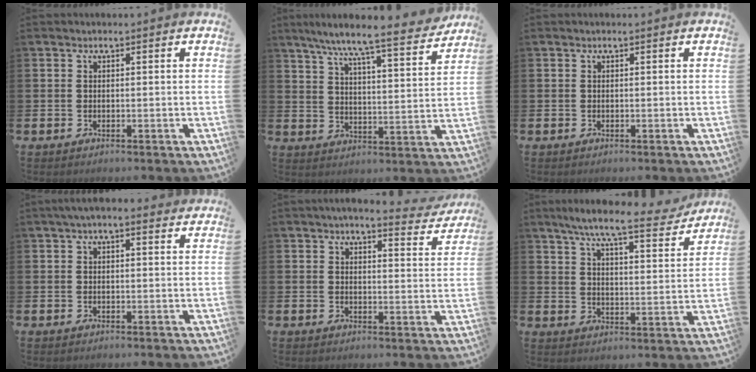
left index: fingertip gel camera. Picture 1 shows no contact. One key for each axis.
{"total": 8.9, "fx": 7.9, "fy": 0.1, "fz": 3.9, "tx": -0.095, "ty": -0.054, "tz": 0.133}
{"total": 0.0}
{"total": 1.9, "fx": 1.4, "fy": 0.5, "fz": 1.2, "tx": -0.013, "ty": 0.002, "tz": 0.021}
{"total": 4.3, "fx": 4.1, "fy": 0.4, "fz": 1.3, "tx": -0.020, "ty": -0.023, "tz": 0.067}
{"total": 8.7, "fx": 7.6, "fy": 0.9, "fz": 4.1, "tx": -0.090, "ty": -0.041, "tz": 0.129}